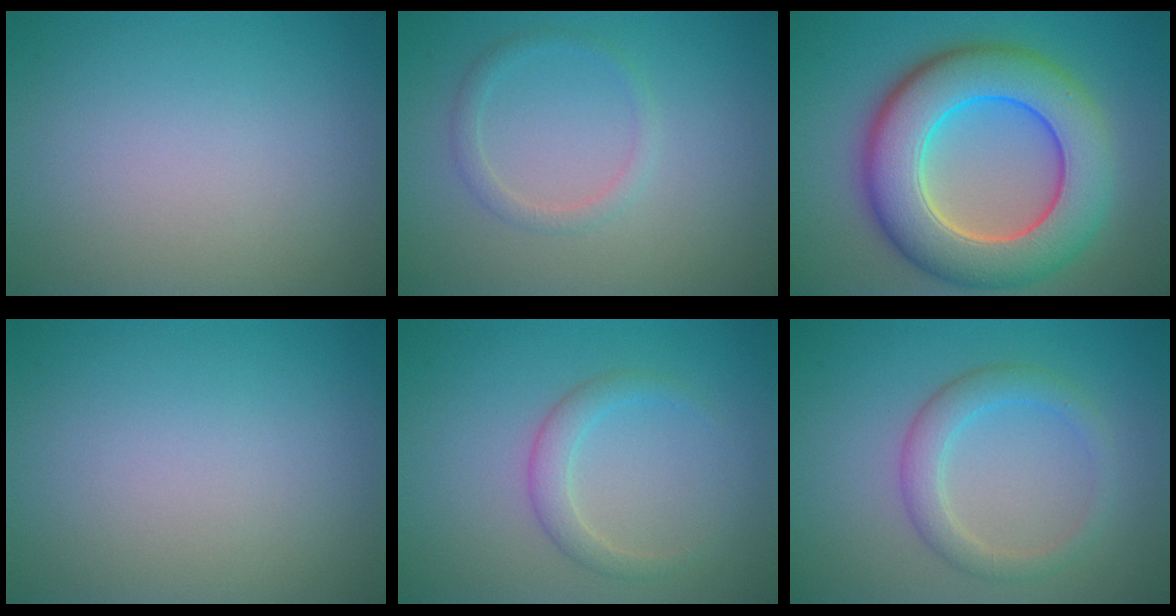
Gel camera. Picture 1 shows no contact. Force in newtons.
{"total": 1.4, "press": 1.4, "slide": 0.1}
{"total": 11.3, "press": 11.3, "slide": 0.7}
{"total": 0.0}
{"total": 2.0, "press": 2.0, "slide": 0.1}
{"total": 2.8, "press": 2.8, "slide": 0.1}